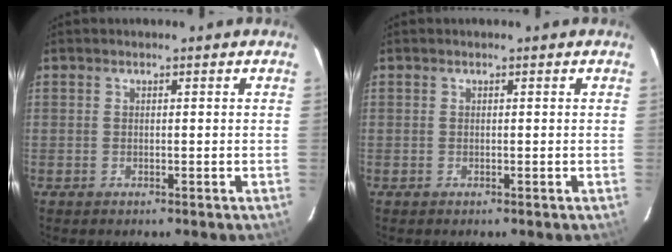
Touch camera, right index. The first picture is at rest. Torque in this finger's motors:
{"motor_torque": [0.33, 0.25, 0.02, 0.01]}